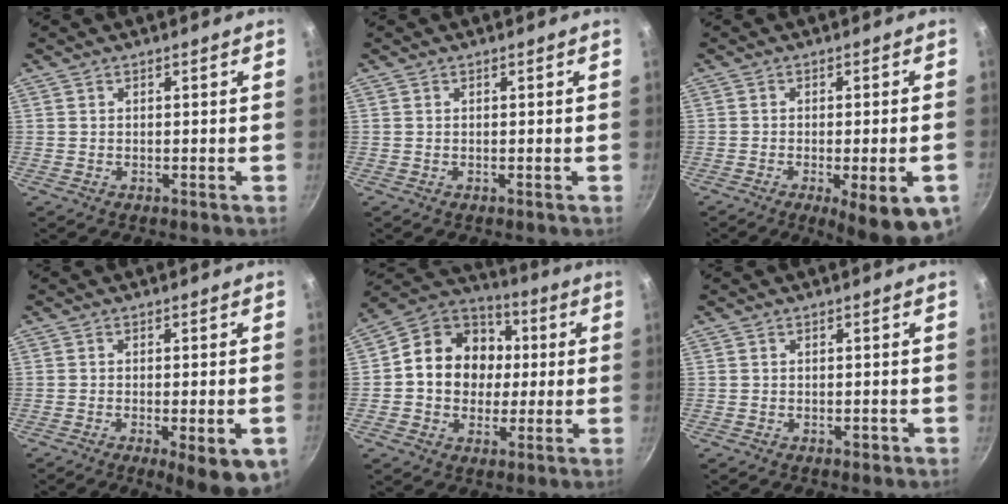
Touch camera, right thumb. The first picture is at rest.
{"total": 0.0}
{"total": 11.2, "force": [-4.5, 2.8, 9.9], "torque": [-0.115, 0.004, -0.055]}
{"total": 9.6, "force": [-3.8, 2.5, 8.4], "torque": [-0.095, 0.004, -0.047]}
{"total": 15.7, "force": [1.0, 13.3, 8.4], "torque": [-0.100, 0.025, 0.000]}
{"total": 1.0, "force": [-0.5, 0.6, 0.6], "torque": [-0.005, 0.006, -0.004]}